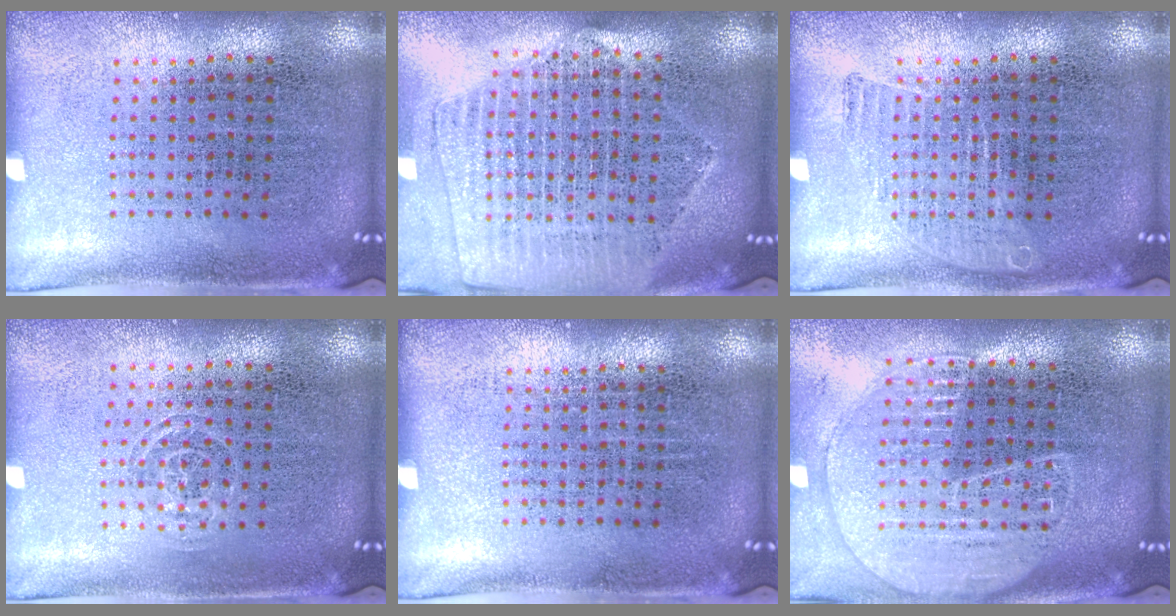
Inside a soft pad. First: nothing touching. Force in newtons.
{"total": 2.1, "press": 1.9, "slide": 0.8}
{"total": 1.0, "press": 1.0, "slide": 0.2}
{"total": 0.8, "press": 0.6, "slide": 0.6}
{"total": 0.0}
{"total": 1.8, "press": 1.6, "slide": 0.7}